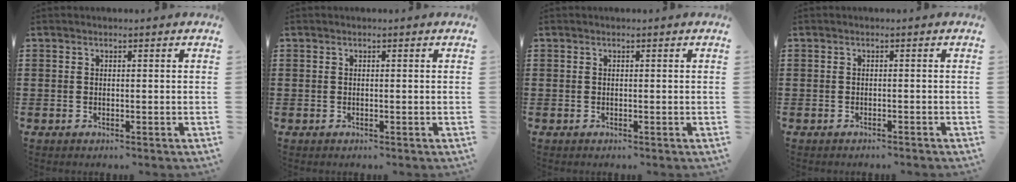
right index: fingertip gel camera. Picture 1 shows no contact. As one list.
[{"total": 0.0}, {"total": 0.0}, {"total": 0.6, "force": [-0.6, 0.0, 0.1], "torque": [-0.004, -0.002, -0.012]}]